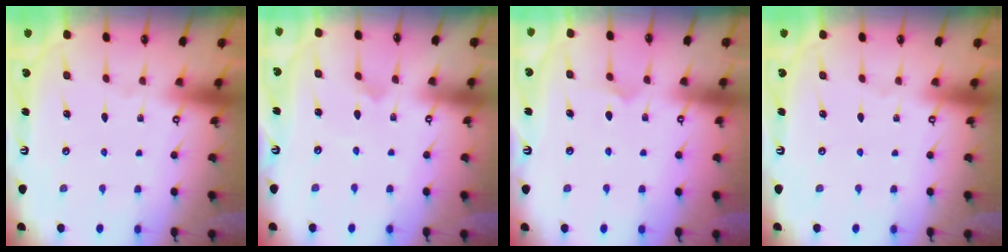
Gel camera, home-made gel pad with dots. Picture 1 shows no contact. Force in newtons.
{"total": 2.3, "press": 2.3, "slide": 0.2}
{"total": 6.0, "press": 6.0, "slide": 0.1}
{"total": 0.0}